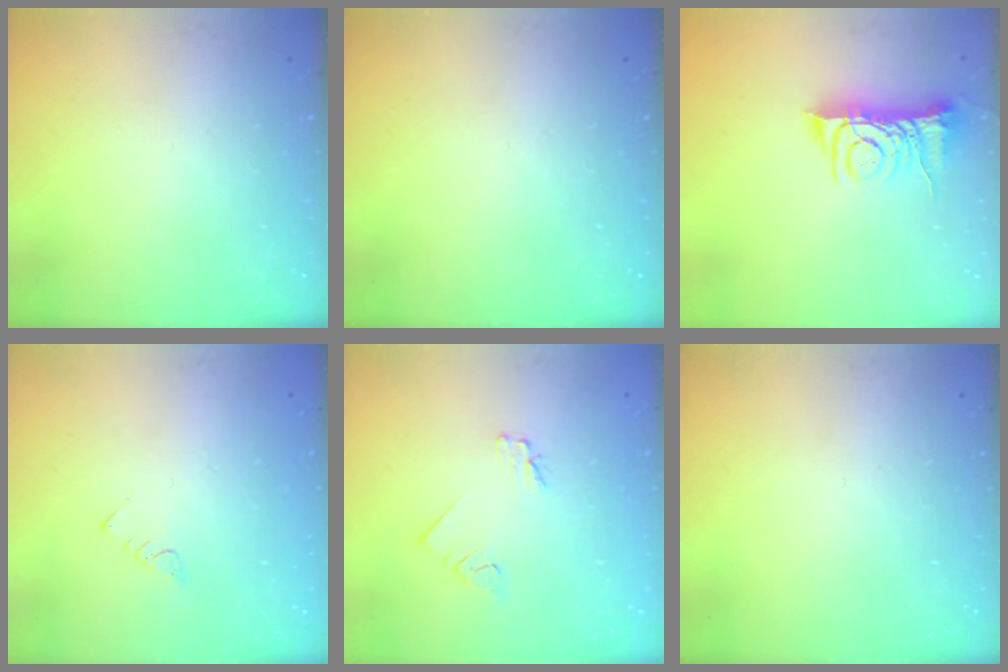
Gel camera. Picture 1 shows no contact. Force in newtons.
{"total": 0.0}
{"total": 8.8, "press": 8.8, "slide": 0.3}
{"total": 3.0, "press": 3.0, "slide": 0.2}
{"total": 1.6, "press": 1.5, "slide": 0.2}
{"total": 0.0}